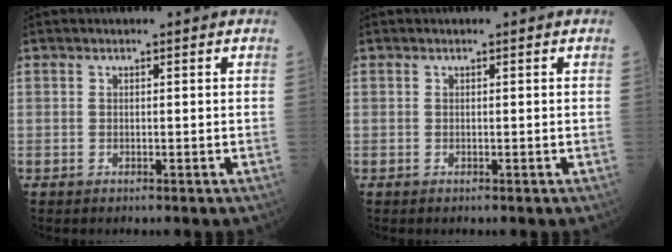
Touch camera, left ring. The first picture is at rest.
{"total": 0.0}